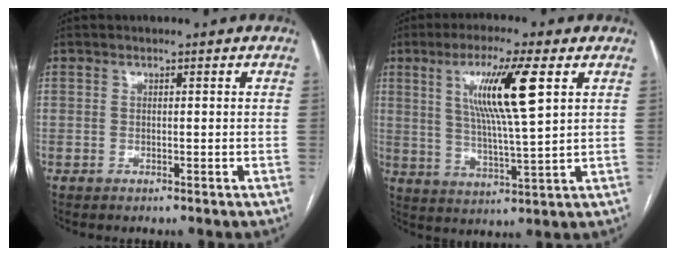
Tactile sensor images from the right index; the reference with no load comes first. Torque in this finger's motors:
{"motor_torque": [1.42, 0.72, 0.46, 0.21]}